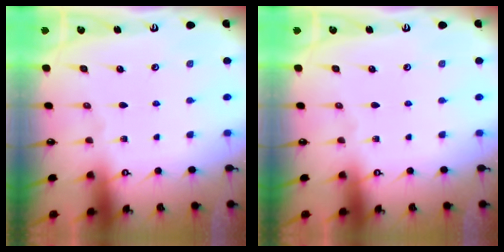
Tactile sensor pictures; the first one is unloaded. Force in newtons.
{"total": 0.0}